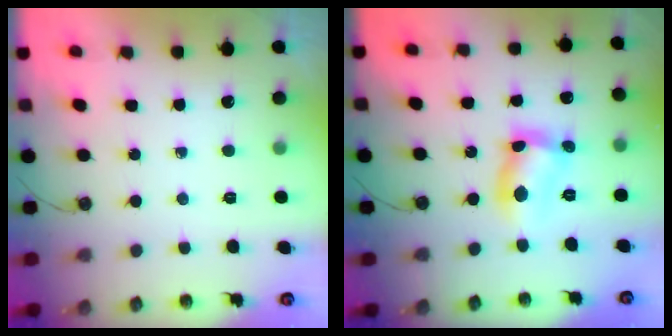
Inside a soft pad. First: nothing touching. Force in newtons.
{"total": 10.8, "press": 10.7, "slide": 0.7}